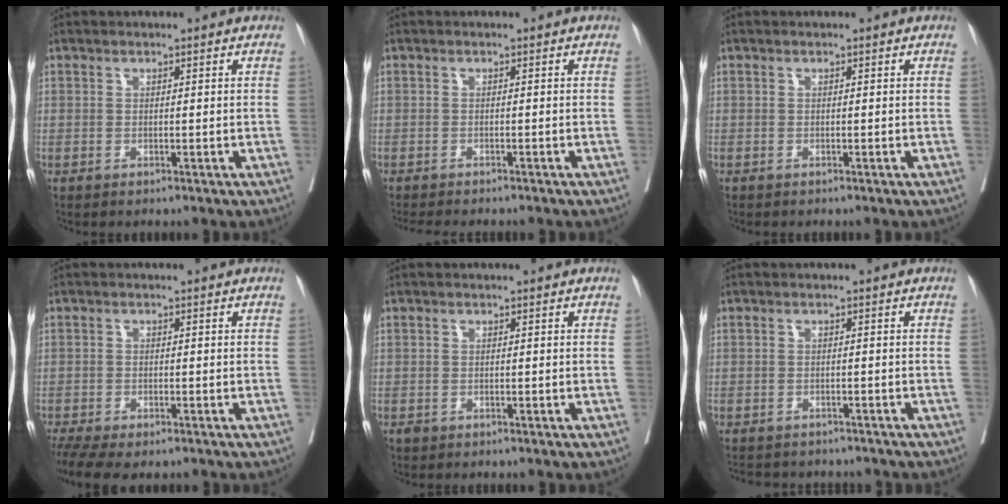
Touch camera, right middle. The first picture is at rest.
{"total": 7.1, "force": [-6.3, 1.2, 3.0], "torque": [-0.034, -0.007, -0.088]}
{"total": 0.0}
{"total": 8.0, "force": [-6.2, 2.6, 4.5], "torque": [-0.081, -0.007, -0.098]}
{"total": 0.7, "force": [-0.5, 0.5, 0.1], "torque": [-0.005, 0.002, -0.008]}
{"total": 9.9, "force": [-8.9, 3.2, 2.9], "torque": [-0.054, 0.000, -0.106]}